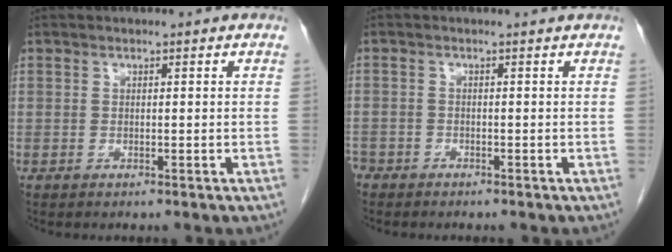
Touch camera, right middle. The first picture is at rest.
{"total": 2.9, "force": [-2.2, 1.6, 1.1], "torque": [-0.020, 0.002, -0.030]}